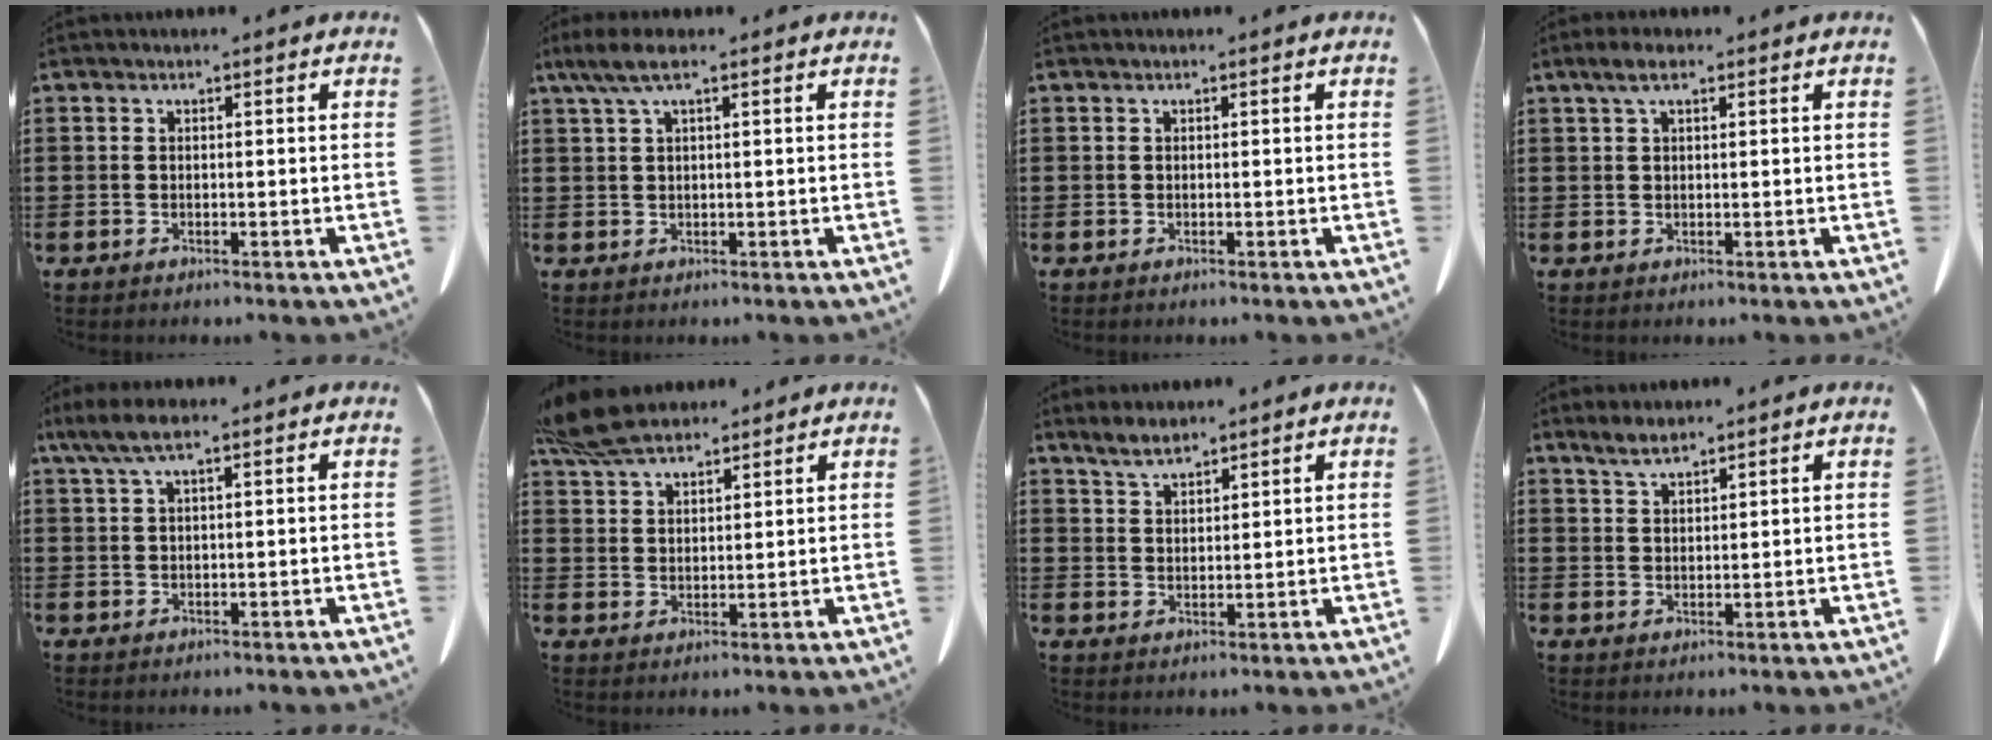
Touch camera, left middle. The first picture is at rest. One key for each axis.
{"total": 3.8, "fx": 1.8, "fy": 0.8, "fz": 3.3, "tx": -0.074, "ty": -0.001, "tz": 0.030}
{"total": 0.0}
{"total": 3.0, "fx": 1.5, "fy": 1.0, "fz": 2.4, "tx": -0.051, "ty": 0.004, "tz": 0.025}
{"total": 4.2, "fx": 2.3, "fy": 0.9, "fz": 3.4, "tx": -0.077, "ty": -0.001, "tz": 0.041}
{"total": 7.4, "fx": 6.3, "fy": 2.2, "fz": 3.2, "tx": -0.084, "ty": -0.006, "tz": 0.122}
{"total": 3.5, "fx": 3.0, "fy": 0.9, "fz": 1.5, "tx": -0.036, "ty": -0.003, "tz": 0.056}
{"total": 2.9, "fx": 2.4, "fy": 0.7, "fz": 1.5, "tx": -0.035, "ty": 0.000, "tz": 0.046}